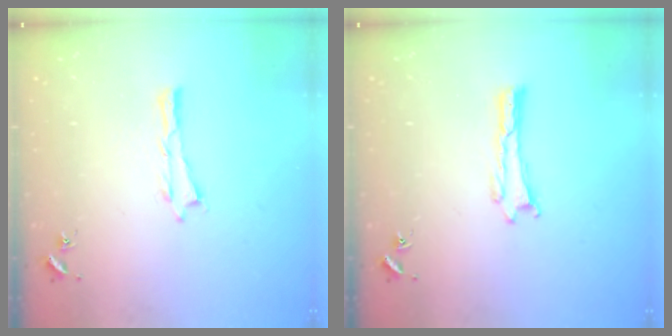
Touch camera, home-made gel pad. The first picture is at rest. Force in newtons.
{"total": 0.0}